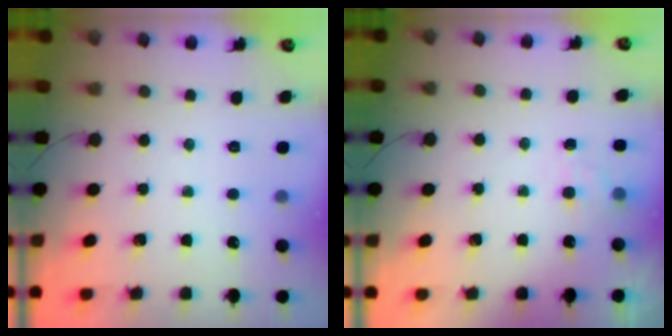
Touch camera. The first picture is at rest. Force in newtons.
{"total": 5.6, "press": 5.4, "slide": 1.4}